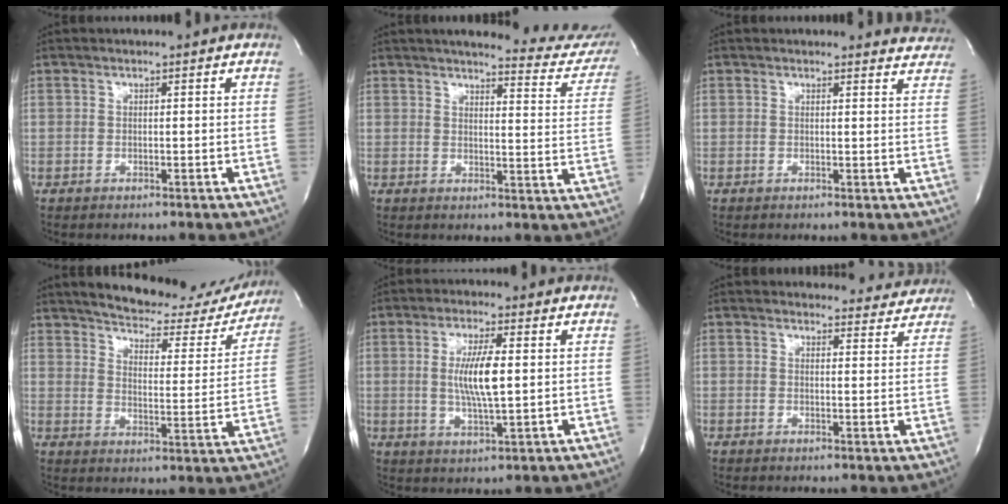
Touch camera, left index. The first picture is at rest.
{"total": 17.9, "force": [16.6, 2.9, 6.1], "torque": [-0.059, -0.068, 0.171]}
{"total": 4.6, "force": [4.5, 1.1, -0.2], "torque": [0.018, -0.030, 0.015]}
{"total": 18.9, "force": [17.3, 5.2, 5.4], "torque": [-0.067, -0.033, 0.216]}
{"total": 7.1, "force": [0.5, 1.0, 7.0], "torque": [-0.138, -0.010, 0.009]}
{"total": 6.6, "force": [6.3, 1.9, -0.3], "torque": [0.027, -0.015, 0.049]}